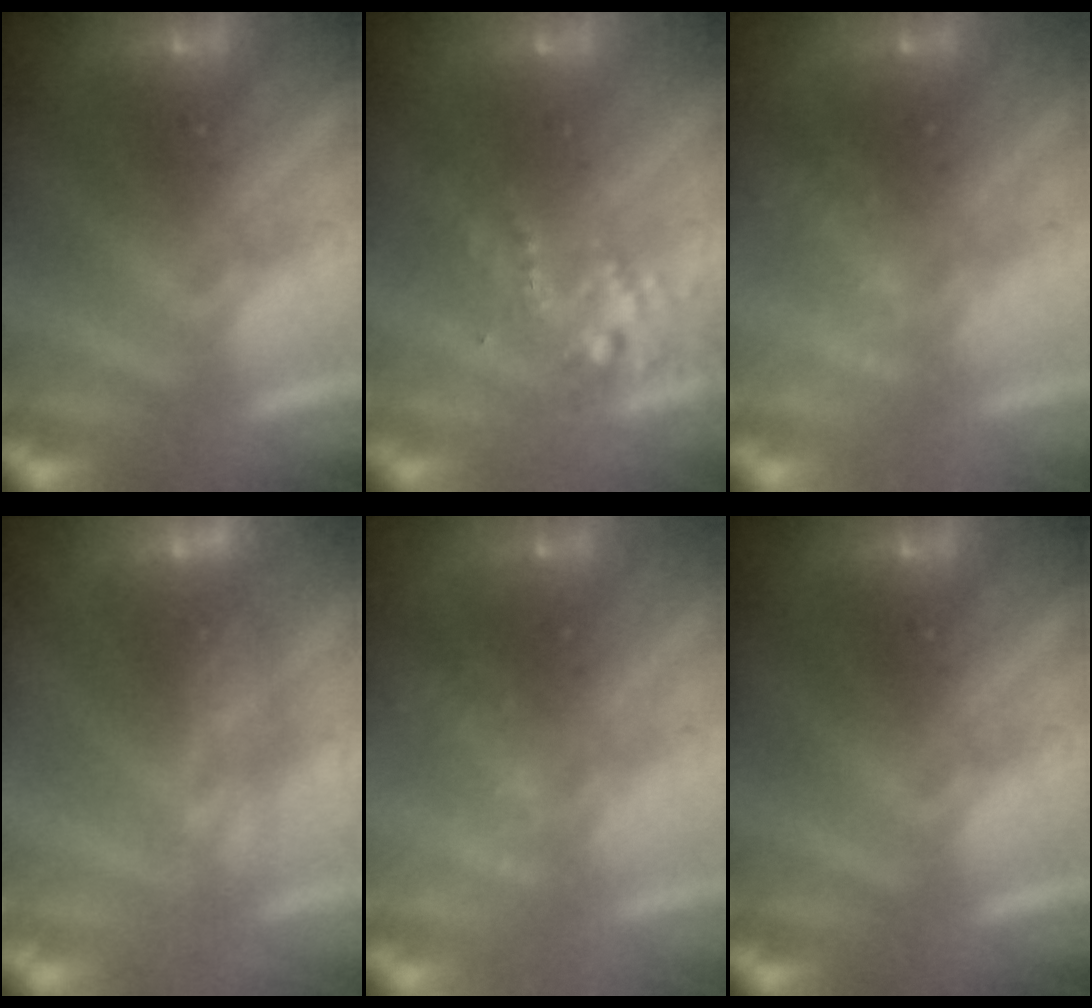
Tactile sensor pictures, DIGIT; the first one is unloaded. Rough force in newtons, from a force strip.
{"total": 2.6}
{"total": 2.4}
{"total": 7.4}
{"total": 2.4}
{"total": 0.0}